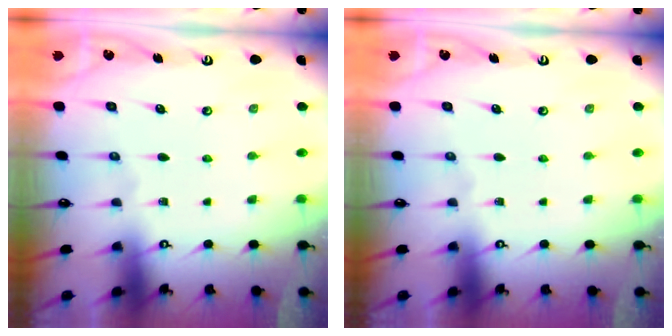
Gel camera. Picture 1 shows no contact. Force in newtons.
{"total": 0.0}